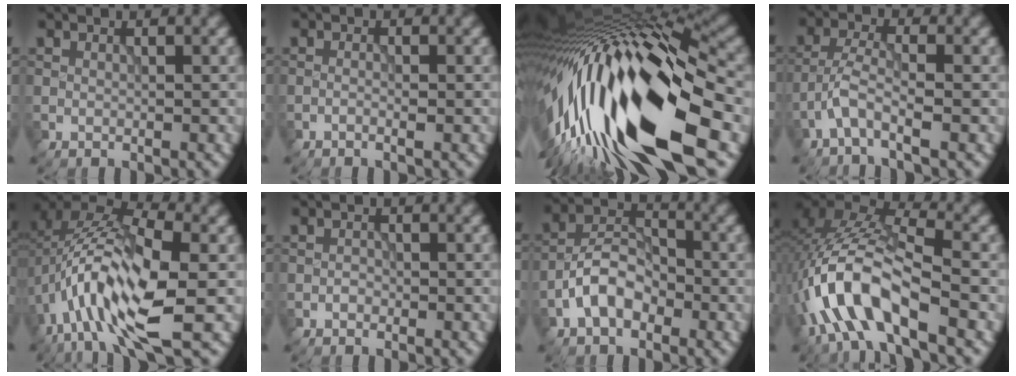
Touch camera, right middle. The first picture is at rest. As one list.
[{"total": 0.7, "force": [-0.4, 0.0, 0.5], "torque": [-0.008, -0.003, -0.011]}, {"total": 17.7, "force": [-3.8, 5.6, 16.3], "torque": [-0.286, 0.012, -0.079]}, {"total": 3.2, "force": [-1.9, 0.8, 2.4], "torque": [-0.053, 0.008, -0.045]}, {"total": 12.1, "force": [-2.9, 5.0, 10.7], "torque": [-0.195, 0.007, -0.059]}, {"total": 0.7, "force": [-0.4, 0.5, 0.3], "torque": [-0.005, -0.001, -0.011]}, {"total": 4.9, "force": [-2.3, 2.9, 3.2], "torque": [-0.055, 0.013, -0.050]}, {"total": 9.2, "force": [-3.8, 3.5, 7.7], "torque": [-0.158, 0.013, -0.075]}]